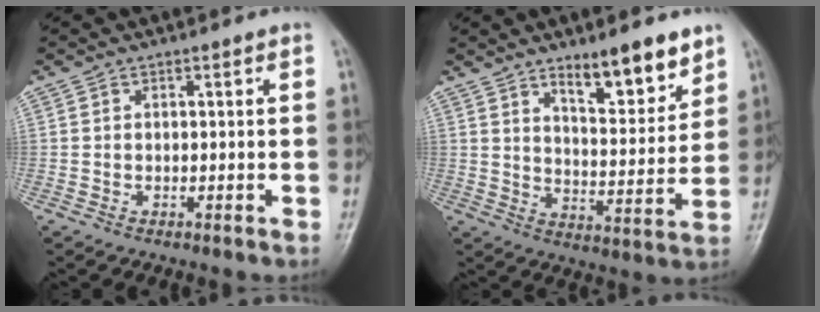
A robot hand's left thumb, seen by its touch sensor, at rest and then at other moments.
{"total": 11.4, "force": [8.0, 3.3, 7.4], "torque": [-0.086, -0.062, 0.130]}